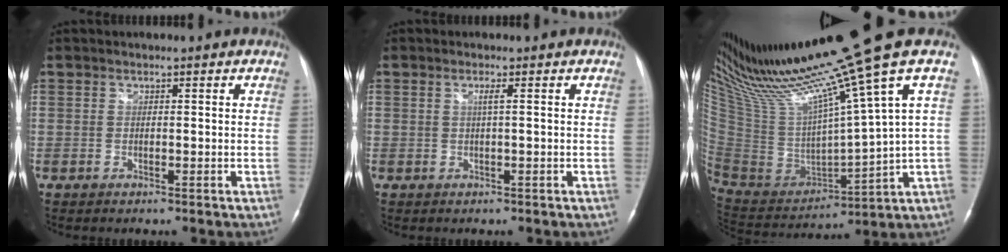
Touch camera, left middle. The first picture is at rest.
{"total": 1.1, "force": [0.2, -0.2, 1.0], "torque": [-0.023, 0.001, 0.003]}
{"total": 23.3, "force": [17.5, -2.4, 15.2], "torque": [-0.269, -0.041, 0.320]}